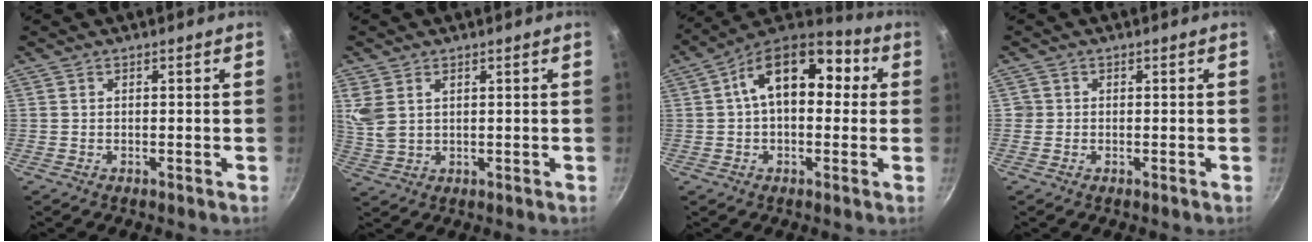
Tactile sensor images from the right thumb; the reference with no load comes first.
{"total": 5.2, "force": [1.9, 3.1, 3.7], "torque": [-0.093, 0.001, 0.048]}
{"total": 15.8, "force": [2.8, 9.4, 12.4], "torque": [-0.166, 0.043, 0.031]}
{"total": 1.1, "force": [0.0, 1.1, 0.1], "torque": [0.006, 0.004, 0.000]}